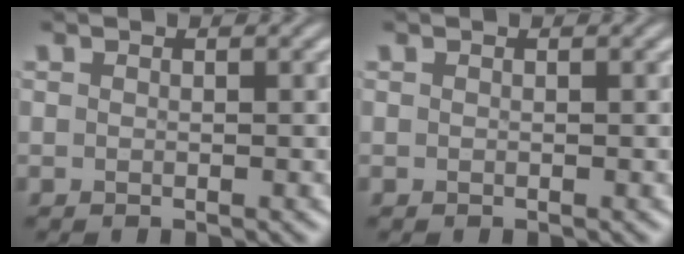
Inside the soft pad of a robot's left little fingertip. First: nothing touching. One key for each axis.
{"total": 0.0}